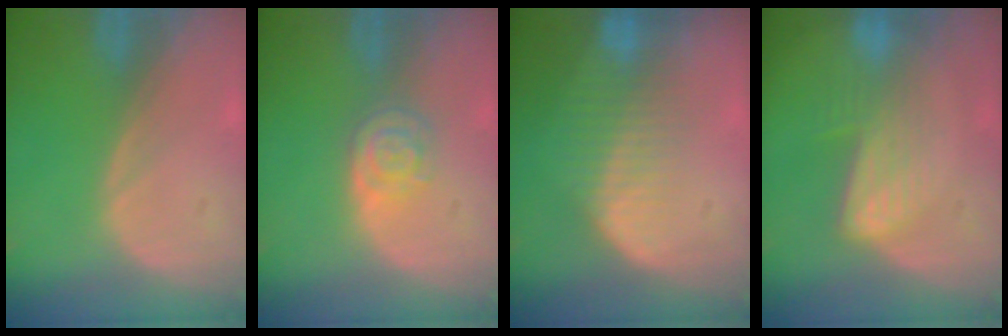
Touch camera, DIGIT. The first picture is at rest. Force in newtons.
{"total": 4.1, "press": 3.8, "slide": 1.5}
{"total": 7.8, "press": 6.9, "slide": 3.7}
{"total": 7.0, "press": 5.8, "slide": 3.8}